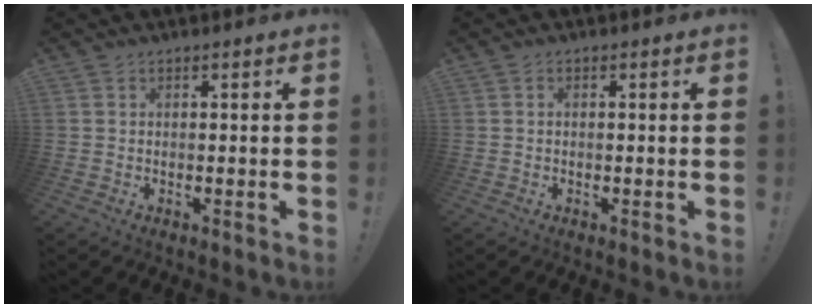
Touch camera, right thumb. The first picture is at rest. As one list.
[{"total": 0.6, "force": [-0.1, 0.4, 0.4], "torque": [-0.012, 0.003, -0.002]}]